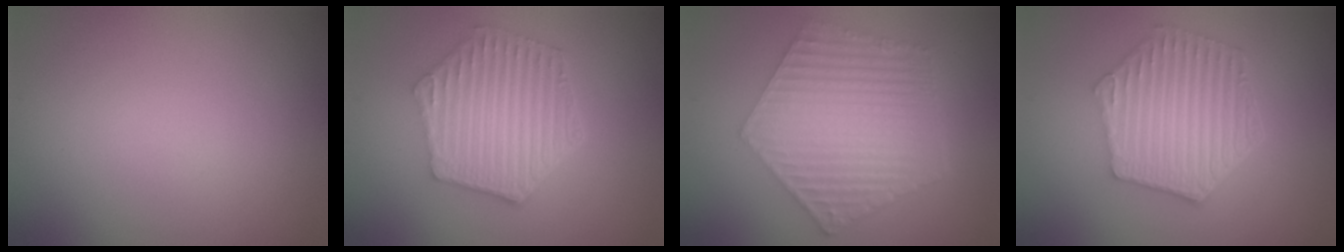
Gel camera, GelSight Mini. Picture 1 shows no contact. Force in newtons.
{"total": 6.5, "press": 4.8, "slide": 4.3}
{"total": 6.8, "press": 4.8, "slide": 4.7}
{"total": 6.4, "press": 4.8, "slide": 4.3}